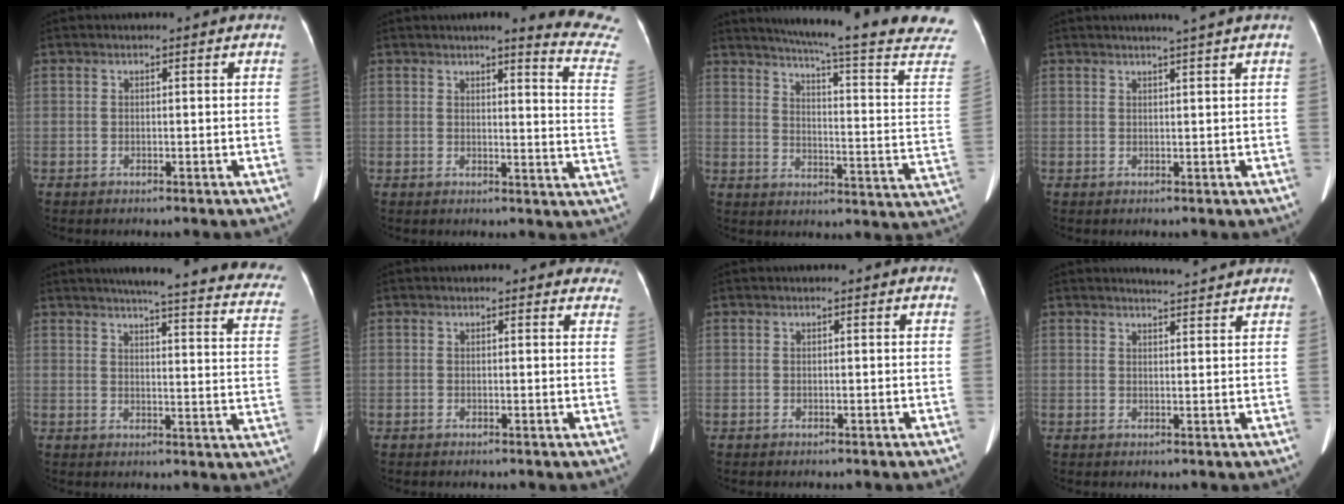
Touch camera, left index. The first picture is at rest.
{"total": 12.4, "force": [11.8, -0.8, 3.7], "torque": [-0.032, -0.094, 0.104]}
{"total": 24.8, "force": [21.3, -0.5, 12.5], "torque": [-0.180, -0.076, 0.258]}
{"total": 2.9, "force": [2.3, -0.9, 1.5], "torque": [-0.019, 0.000, 0.033]}
{"total": 24.4, "force": [20.9, 2.4, 12.3], "torque": [-0.154, -0.042, 0.226]}
{"total": 5.5, "force": [4.9, 2.2, 1.1], "torque": [0.017, -0.005, 0.025]}
{"total": 0.7, "force": [0.7, 0.0, 0.2], "torque": [-0.008, 0.005, 0.005]}
{"total": 4.9, "force": [4.8, -0.1, 1.1], "torque": [-0.025, 0.011, 0.058]}